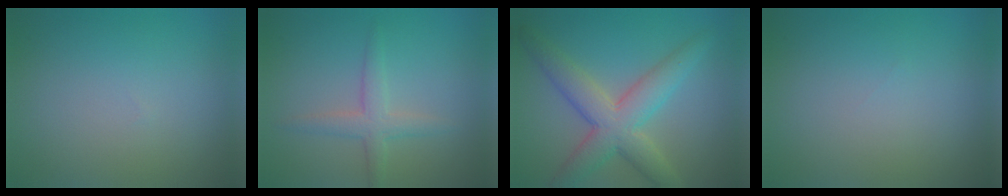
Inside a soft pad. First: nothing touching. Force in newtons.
{"total": 2.4, "press": 2.4, "slide": 0.2}
{"total": 6.5, "press": 6.5, "slide": 0.1}
{"total": 0.0}